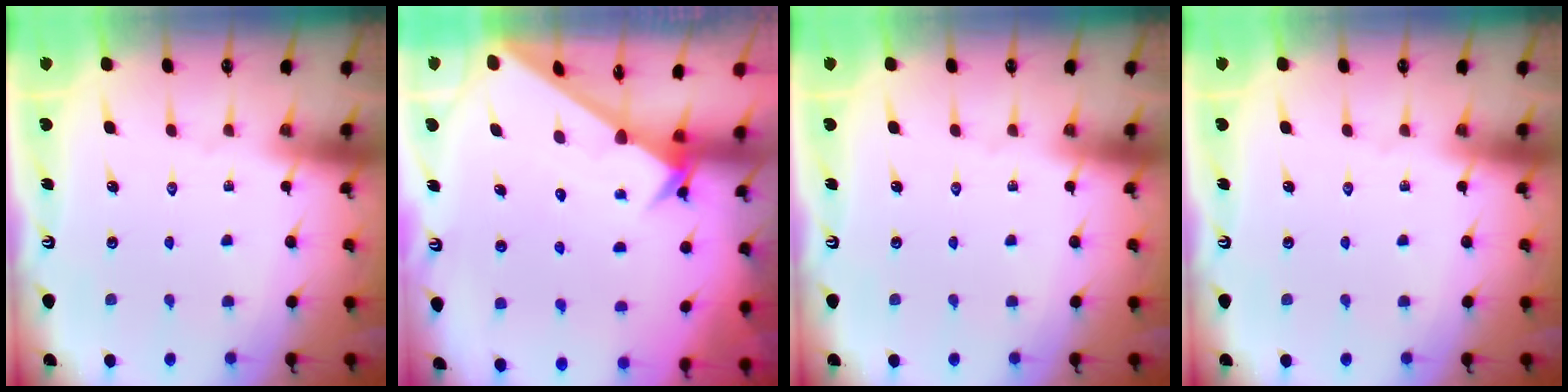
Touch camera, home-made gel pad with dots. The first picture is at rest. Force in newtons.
{"total": 2.9, "press": 2.9, "slide": 0.1}
{"total": 0.0}
{"total": 0.0}